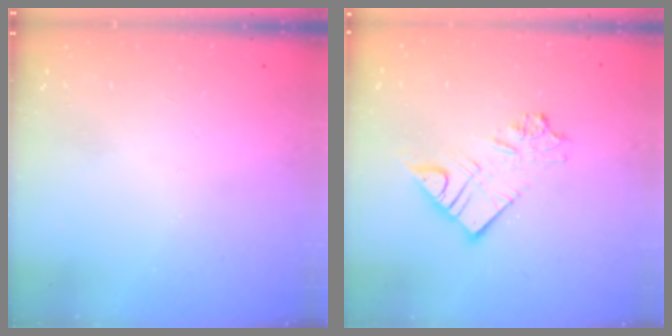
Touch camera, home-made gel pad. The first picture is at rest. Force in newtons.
{"total": 10.8, "press": 10.8, "slide": 1.1}